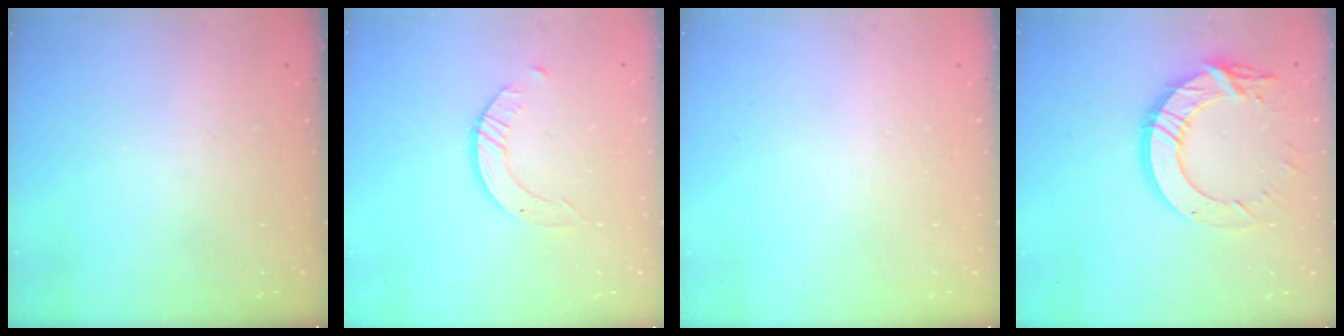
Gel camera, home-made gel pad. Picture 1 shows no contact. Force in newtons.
{"total": 2.4, "press": 2.4, "slide": 0.3}
{"total": 0.0}
{"total": 15.4, "press": 15.3, "slide": 1.3}